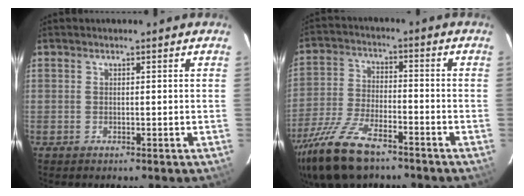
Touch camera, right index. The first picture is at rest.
{"total": 15.7, "force": [-11.3, 5.7, 9.2], "torque": [-0.211, -0.032, -0.216]}